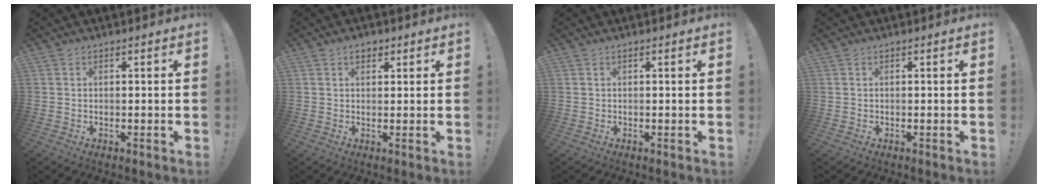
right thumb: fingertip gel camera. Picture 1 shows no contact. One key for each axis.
{"total": 2.4, "fx": 1.3, "fy": 1.6, "fz": 1.2, "tx": -0.014, "ty": -0.001, "tz": 0.022}
{"total": 0.0}
{"total": 0.0}